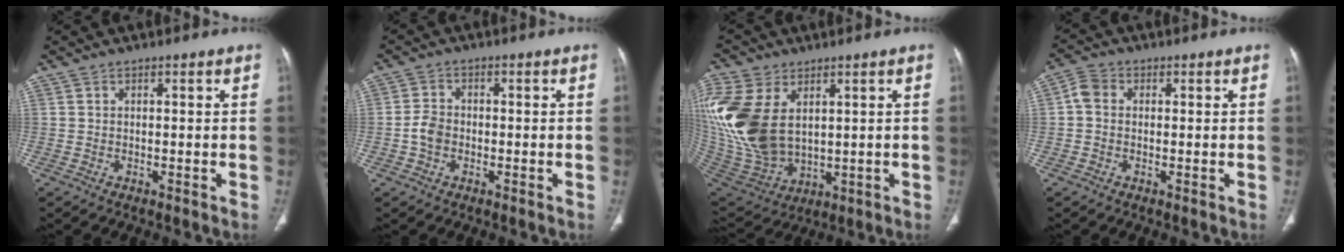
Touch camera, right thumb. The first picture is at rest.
{"total": 4.1, "force": [-1.2, 3.1, 2.4], "torque": [-0.041, 0.014, -0.027]}
{"total": 22.2, "force": [4.7, 14.5, 16.2], "torque": [-0.377, -0.021, 0.110]}
{"total": 3.3, "force": [0.1, 2.6, 2.0], "torque": [-0.034, 0.006, -0.010]}